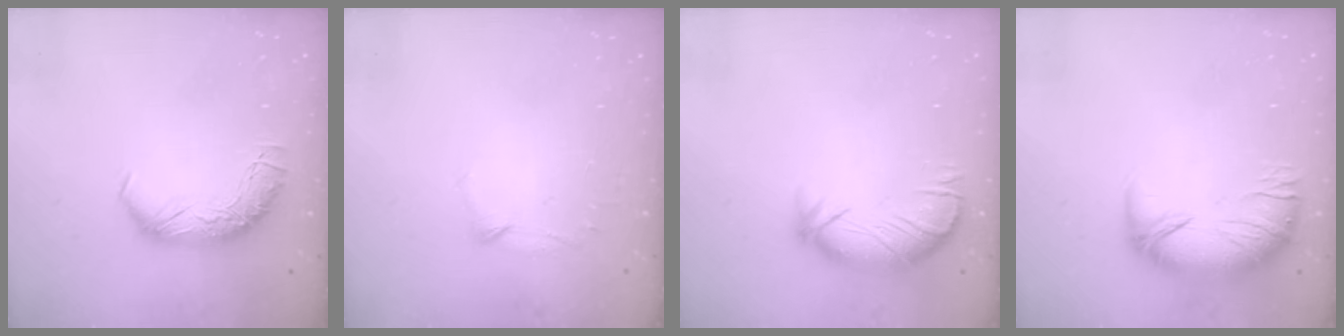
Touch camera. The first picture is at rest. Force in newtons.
{"total": 7.0, "press": 7.0, "slide": 0.8}
{"total": 3.8, "press": 3.2, "slide": 2.0}
{"total": 2.6, "press": 1.0, "slide": 2.4}